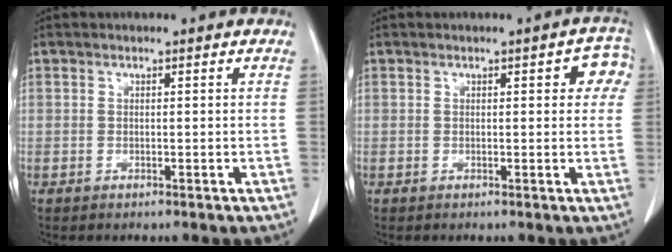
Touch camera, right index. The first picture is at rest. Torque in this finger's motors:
{"motor_torque": [0.05, 0.03, 0.01, 0.00]}